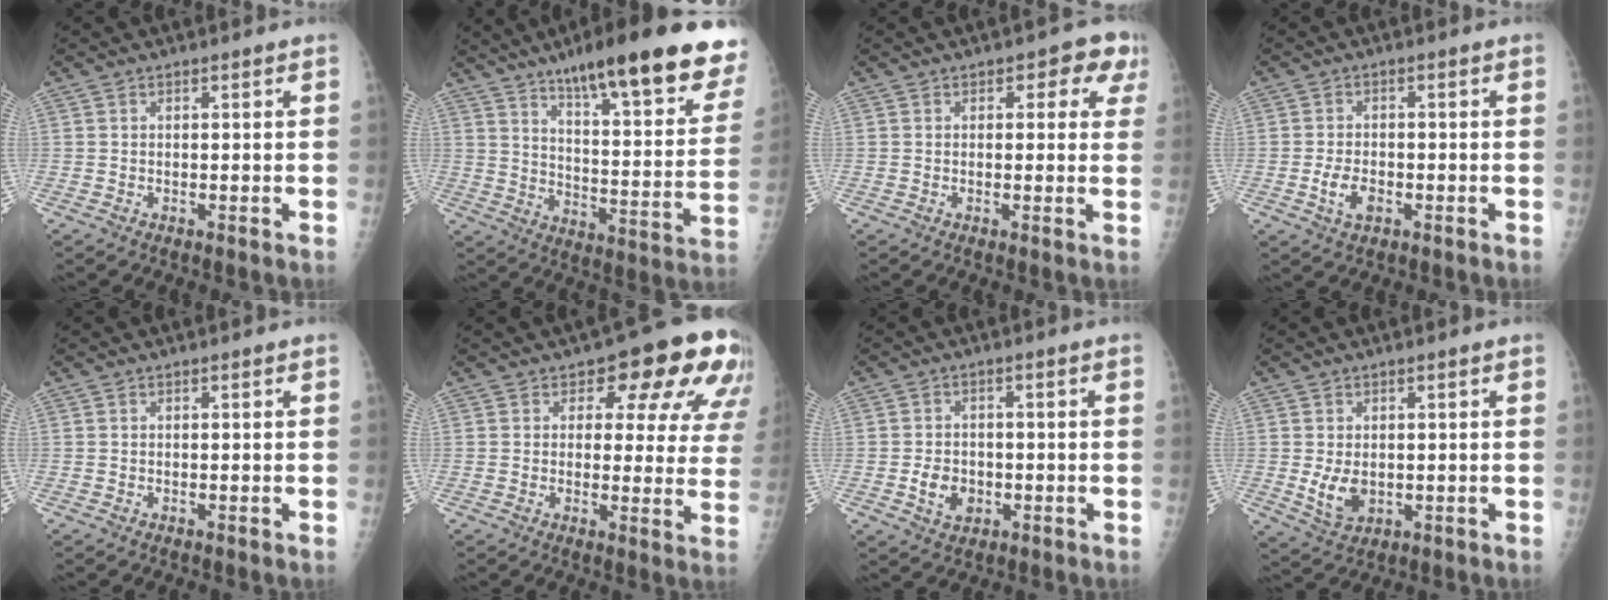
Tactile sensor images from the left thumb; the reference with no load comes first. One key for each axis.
{"total": 26.7, "fx": 18.0, "fy": 5.4, "fz": 19.0, "tx": -0.239, "ty": -0.060, "tz": 0.255}
{"total": 5.0, "fx": 2.1, "fy": 3.1, "fz": 3.4, "tx": 0.007, "ty": -0.001, "tz": 0.012}
{"total": 4.2, "fx": -1.5, "fy": 2.5, "fz": 3.0, "tx": -0.055, "ty": 0.006, "tz": -0.024}
{"total": 0.0}
{"total": 14.0, "fx": 7.1, "fy": 7.2, "fz": 9.7, "tx": -0.060, "ty": -0.030, "tz": 0.070}
{"total": 5.1, "fx": -1.3, "fy": 3.9, "fz": 2.9, "tx": -0.036, "ty": 0.006, "tz": -0.018}
{"total": 5.0, "fx": -0.2, "fy": 3.4, "fz": 3.7, "tx": -0.058, "ty": -0.012, "tz": 0.010}